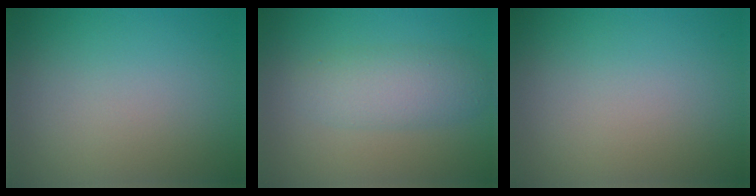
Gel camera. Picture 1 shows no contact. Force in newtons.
{"total": 3.6, "press": 3.6, "slide": 0.1}
{"total": 0.0}